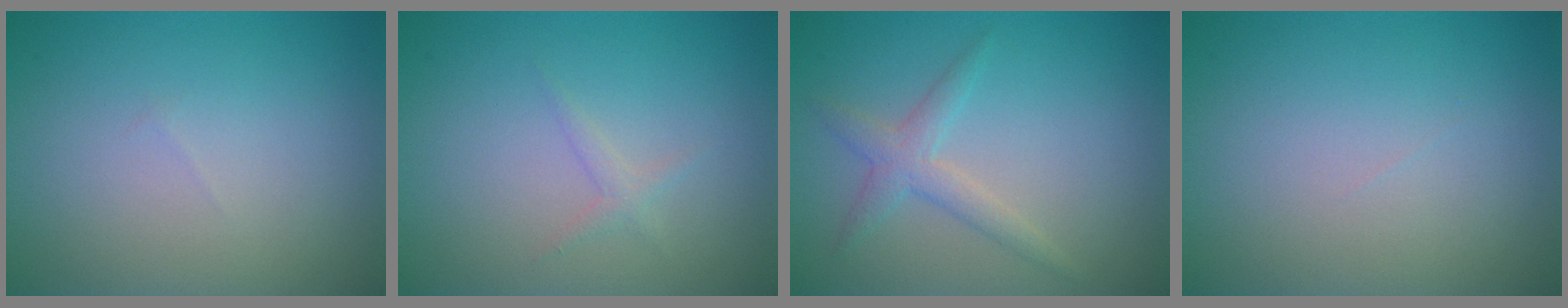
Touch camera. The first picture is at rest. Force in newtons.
{"total": 0.9, "press": 0.9, "slide": 0.0}
{"total": 2.2, "press": 2.2, "slide": 0.1}
{"total": 0.0}